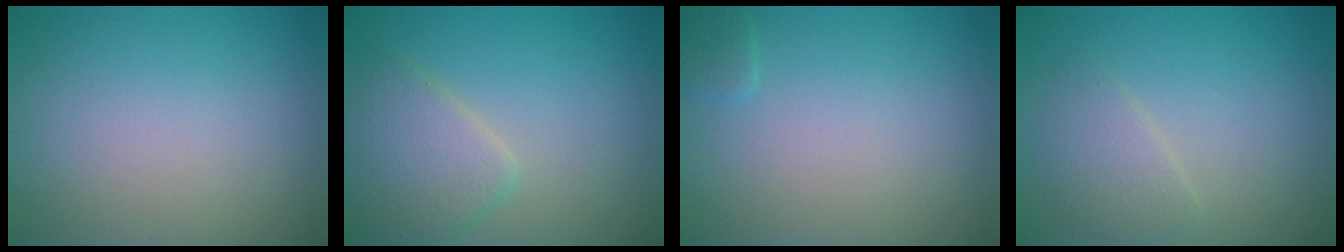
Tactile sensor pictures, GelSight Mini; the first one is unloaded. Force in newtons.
{"total": 3.8, "press": 3.8, "slide": 0.2}
{"total": 0.9, "press": 0.8, "slide": 0.1}
{"total": 2.2, "press": 2.2, "slide": 0.1}